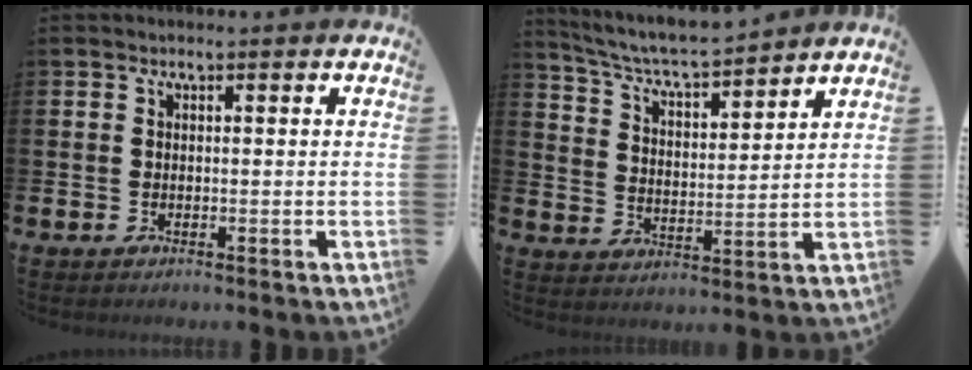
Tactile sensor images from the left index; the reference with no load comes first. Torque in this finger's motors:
{"motor_torque": [-0.08, -0.14, 0.11, 0.04]}